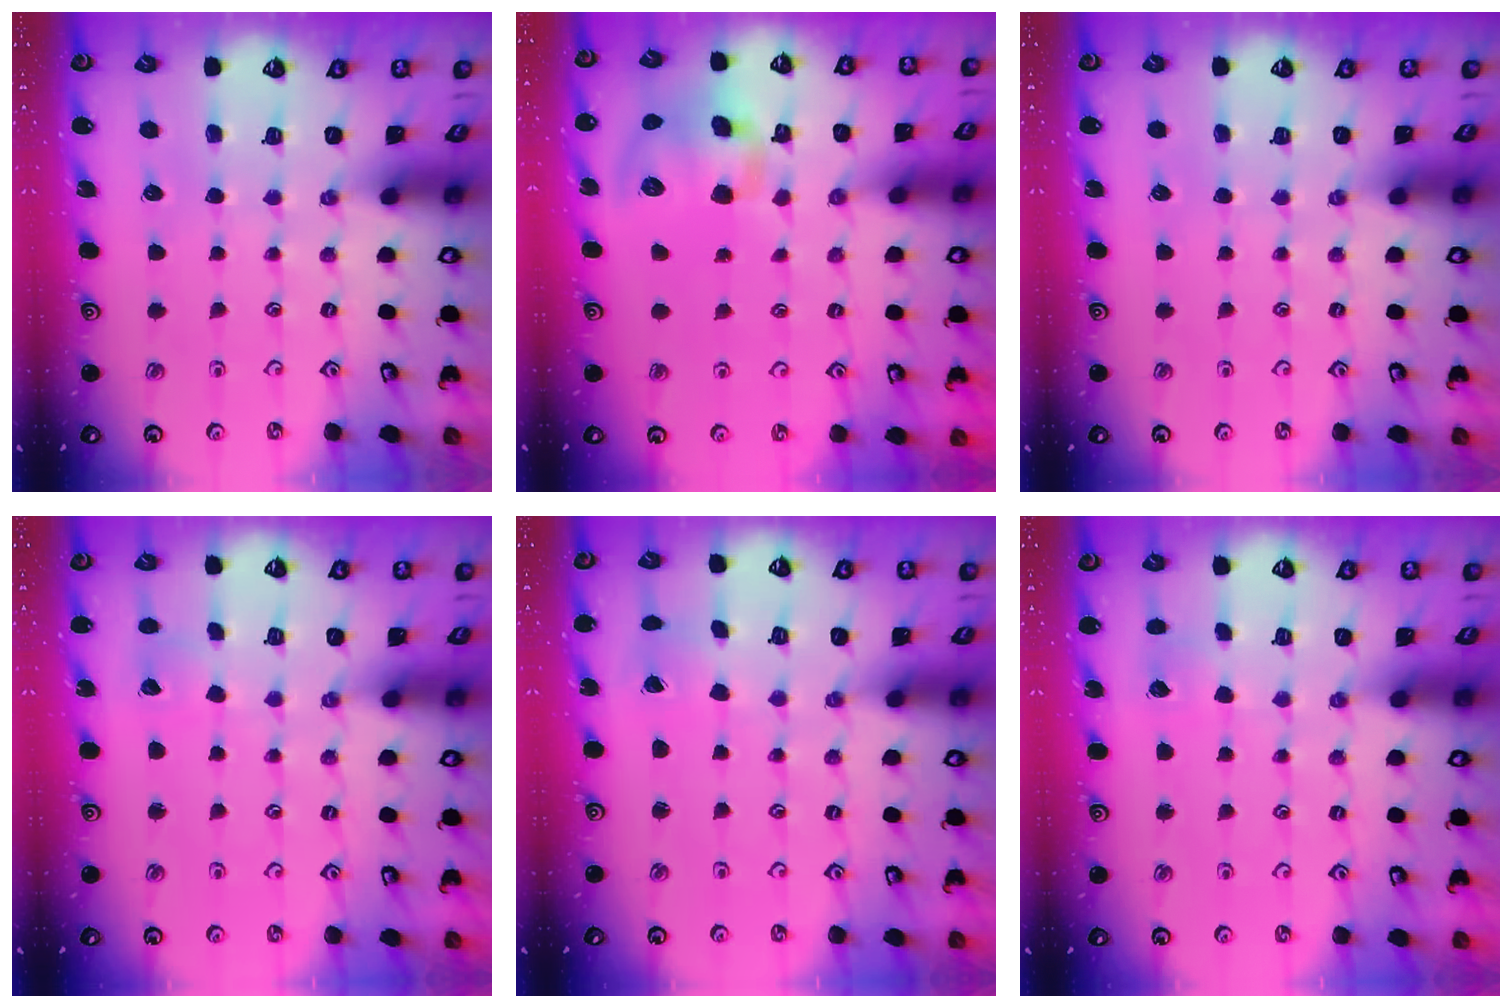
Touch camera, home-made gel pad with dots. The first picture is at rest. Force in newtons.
{"total": 12.2, "press": 12.1, "slide": 1.9}
{"total": 0.0}
{"total": 2.7, "press": 2.7, "slide": 0.3}
{"total": 0.8, "press": 0.8, "slide": 0.1}
{"total": 4.2, "press": 4.1, "slide": 0.5}